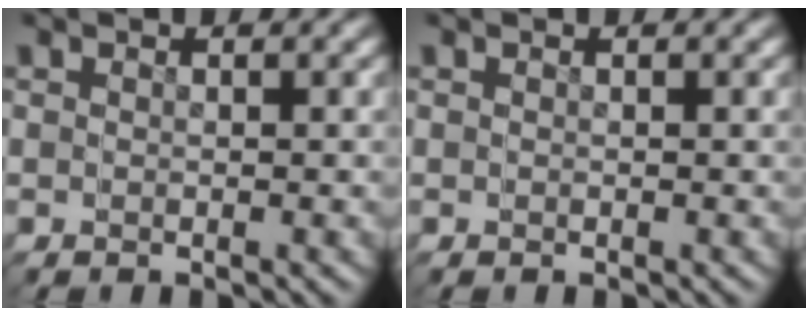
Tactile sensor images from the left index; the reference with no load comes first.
{"total": 0.0}